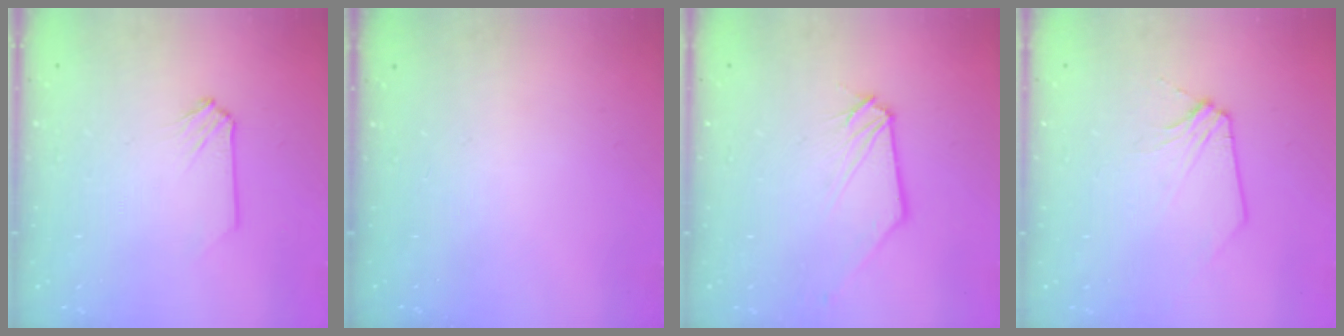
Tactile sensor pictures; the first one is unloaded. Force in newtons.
{"total": 0.0}
{"total": 1.1, "press": 1.1, "slide": 0.1}
{"total": 2.3, "press": 2.2, "slide": 0.5}